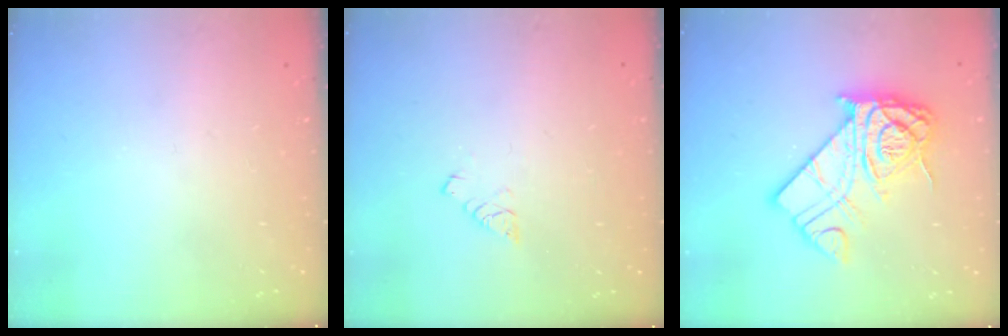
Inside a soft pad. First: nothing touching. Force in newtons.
{"total": 4.8, "press": 4.8, "slide": 0.3}
{"total": 14.9, "press": 14.9, "slide": 1.3}